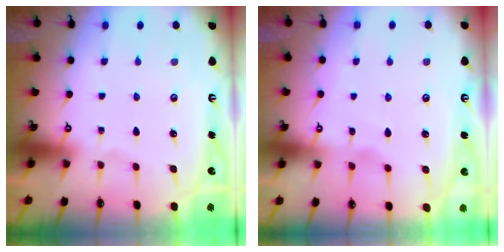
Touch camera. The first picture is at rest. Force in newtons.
{"total": 1.7, "press": 1.7, "slide": 0.2}